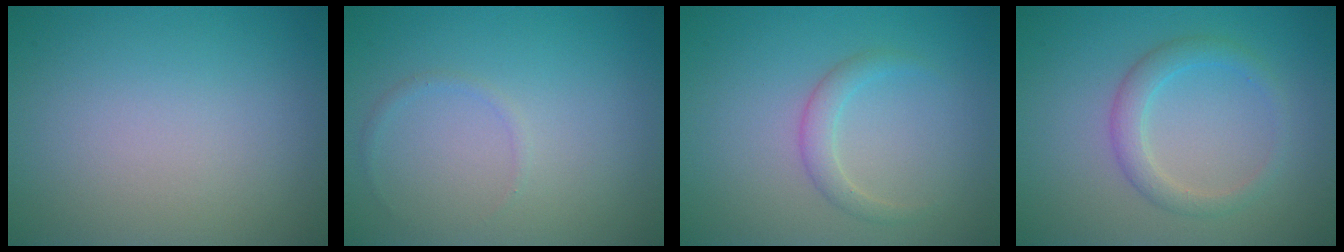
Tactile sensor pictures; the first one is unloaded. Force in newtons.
{"total": 0.6, "press": 0.6, "slide": 0.0}
{"total": 1.7, "press": 1.7, "slide": 0.1}
{"total": 2.4, "press": 2.4, "slide": 0.1}